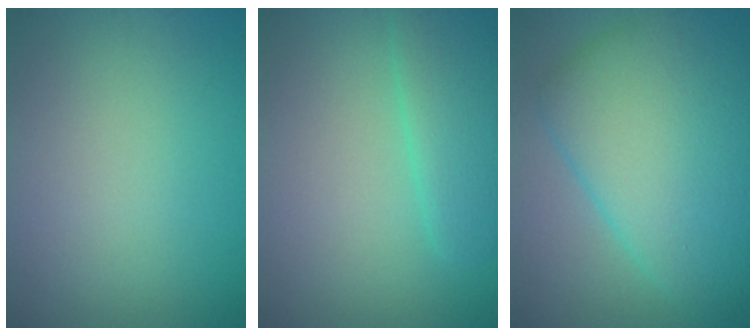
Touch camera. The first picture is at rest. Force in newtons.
{"total": 2.7, "press": 2.7, "slide": 0.0}
{"total": 11.6, "press": 11.6, "slide": 0.2}